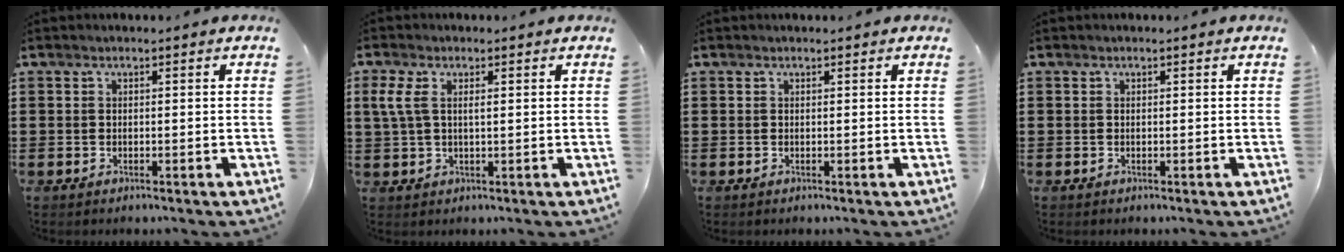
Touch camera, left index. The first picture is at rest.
{"total": 3.0, "force": [0.9, 1.3, 2.5], "torque": [-0.062, 0.003, 0.013]}
{"total": 0.0}
{"total": 0.0}